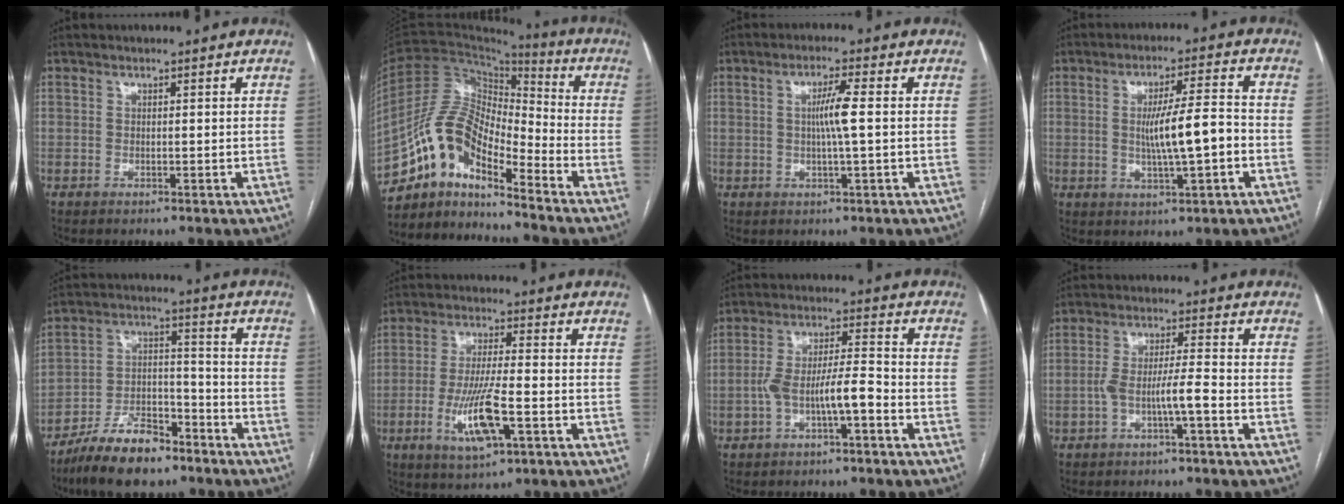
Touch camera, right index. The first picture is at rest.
{"total": 12.7, "force": [-9.7, 3.7, 7.2], "torque": [-0.137, 0.041, -0.181]}
{"total": 4.6, "force": [0.2, -0.3, 4.6], "torque": [-0.082, 0.001, 0.005]}
{"total": 8.4, "force": [-1.1, 0.7, 8.3], "torque": [-0.142, 0.007, -0.016]}
{"total": 12.8, "force": [-9.5, 4.5, 7.3], "torque": [-0.129, 0.008, -0.171]}
{"total": 9.9, "force": [-3.5, 1.6, 9.1], "torque": [-0.180, -0.010, -0.059]}
{"total": 7.4, "force": [-2.9, 1.3, 6.7], "torque": [-0.128, 0.027, -0.047]}
{"total": 5.2, "force": [-2.1, 0.0, 4.7], "torque": [-0.091, 0.018, -0.035]}